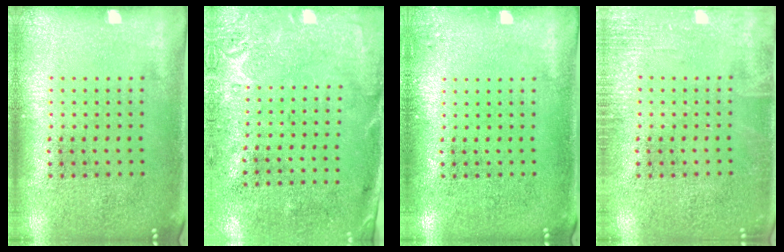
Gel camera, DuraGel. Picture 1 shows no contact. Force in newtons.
{"total": 2.8, "press": 2.2, "slide": 1.8}
{"total": 0.8, "press": 0.8, "slide": 0.2}
{"total": 2.2, "press": 2.2, "slide": 0.3}